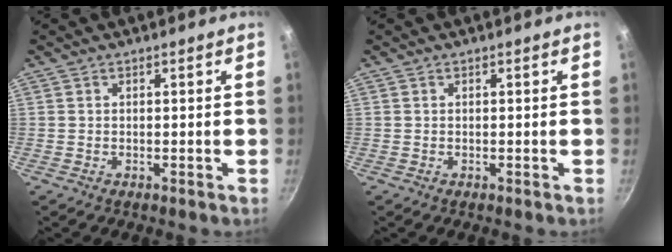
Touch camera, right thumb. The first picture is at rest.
{"total": 0.0}